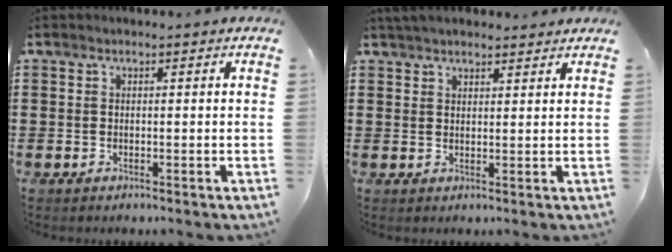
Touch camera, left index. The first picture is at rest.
{"total": 2.8, "force": [2.7, 0.4, 0.7], "torque": [-0.019, 0.001, 0.052]}